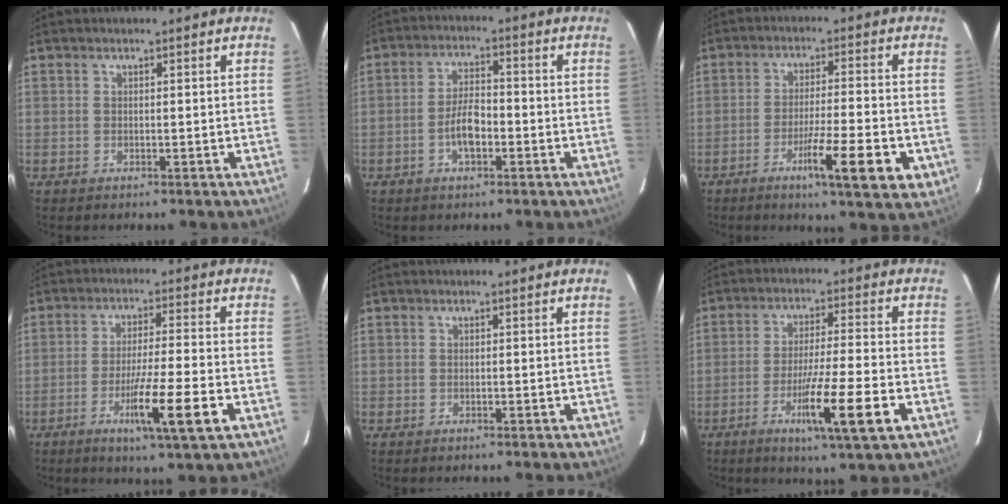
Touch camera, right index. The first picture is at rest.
{"total": 5.2, "force": [-1.8, 1.9, 4.5], "torque": [-0.093, 0.010, -0.033]}
{"total": 10.6, "force": [-4.3, 0.6, 9.6], "torque": [-0.146, -0.016, -0.065]}
{"total": 10.2, "force": [-4.1, -0.5, 9.3], "torque": [-0.157, -0.022, -0.069]}
{"total": 0.0}
{"total": 11.2, "force": [-4.6, -0.5, 10.3], "torque": [-0.176, -0.022, -0.077]}